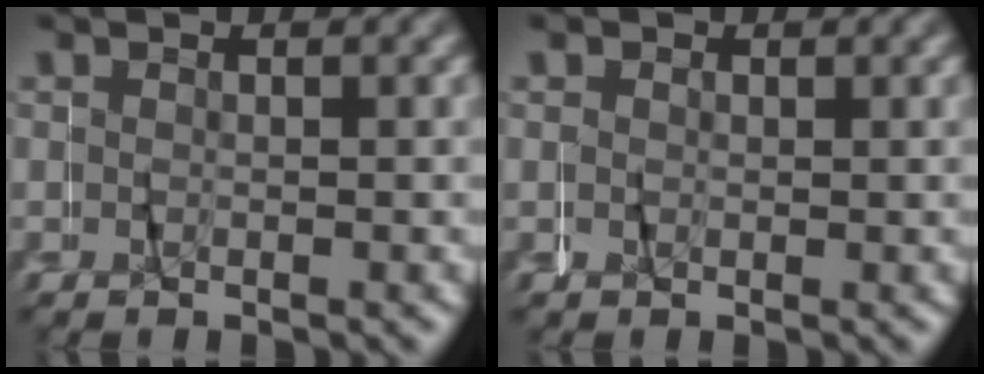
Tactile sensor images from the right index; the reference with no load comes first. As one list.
[{"total": 0.9, "force": [0.4, 0.8, 0.1], "torque": [-0.001, 0.000, 0.007]}]